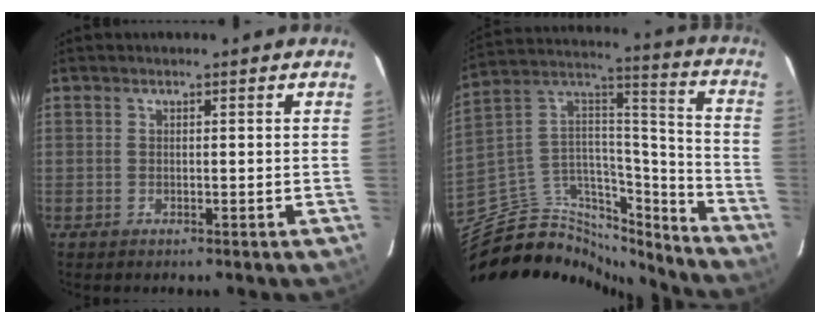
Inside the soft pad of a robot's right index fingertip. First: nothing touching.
{"total": 23.9, "force": [-20.7, 9.0, 7.9], "torque": [-0.151, 0.062, -0.332]}